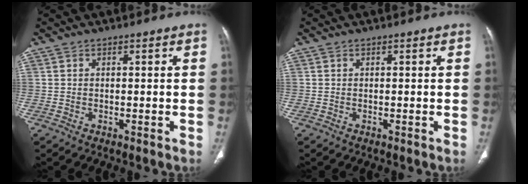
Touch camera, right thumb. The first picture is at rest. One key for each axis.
{"total": 0.0}